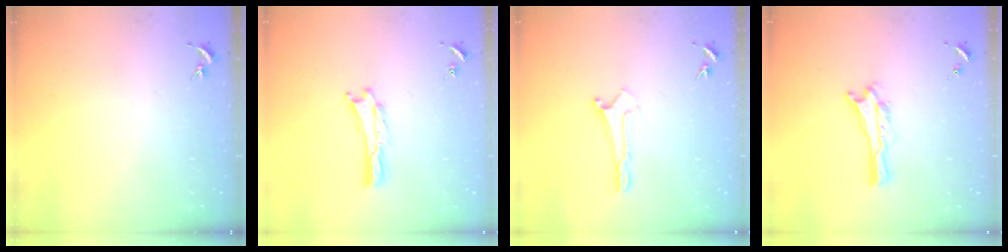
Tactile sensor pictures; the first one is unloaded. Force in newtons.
{"total": 0.0}
{"total": 0.0}
{"total": 0.0}